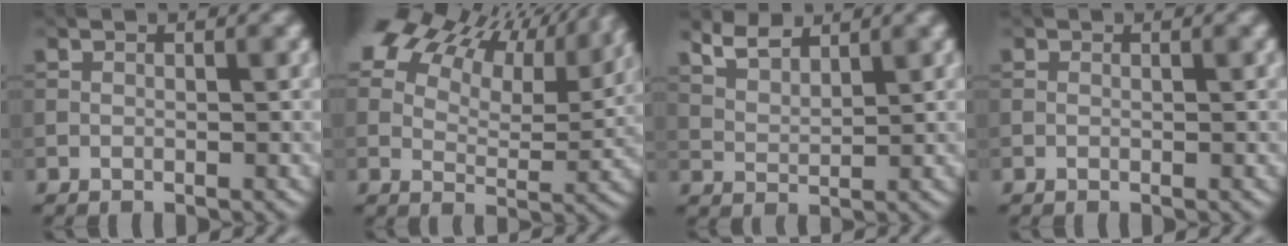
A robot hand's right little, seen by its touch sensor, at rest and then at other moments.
{"total": 13.3, "force": [9.3, 5.9, 7.6], "torque": [-0.131, 0.016, 0.133]}
{"total": 3.5, "force": [2.9, 1.1, 1.6], "torque": [-0.034, -0.004, 0.061]}
{"total": 0.0}